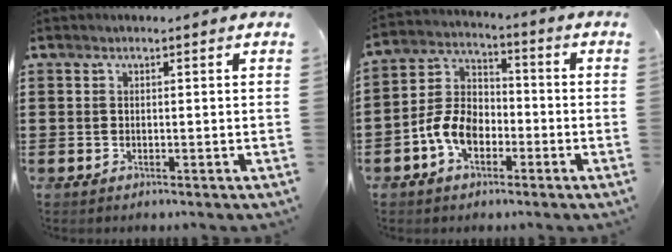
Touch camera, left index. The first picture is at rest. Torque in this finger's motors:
{"motor_torque": [1.36, 0.78, 0.44, 0.14]}